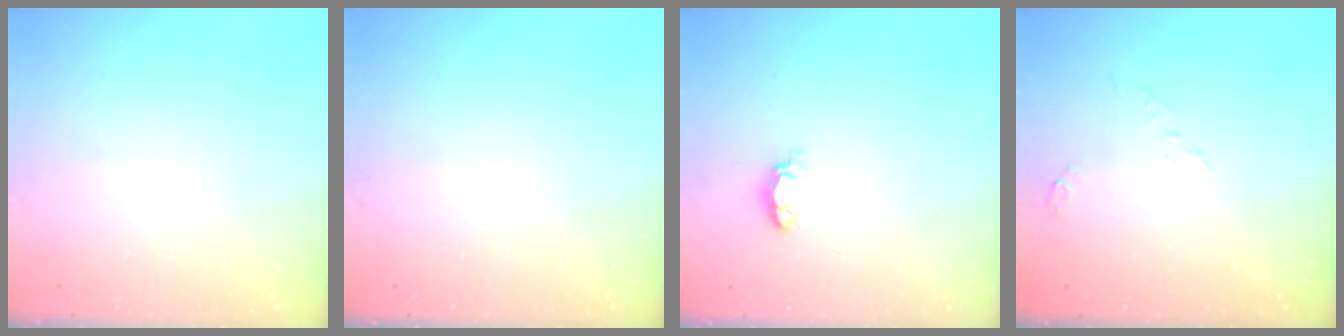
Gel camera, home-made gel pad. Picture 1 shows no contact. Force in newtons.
{"total": 0.0}
{"total": 3.9, "press": 3.9, "slide": 0.6}
{"total": 5.1, "press": 3.0, "slide": 4.1}